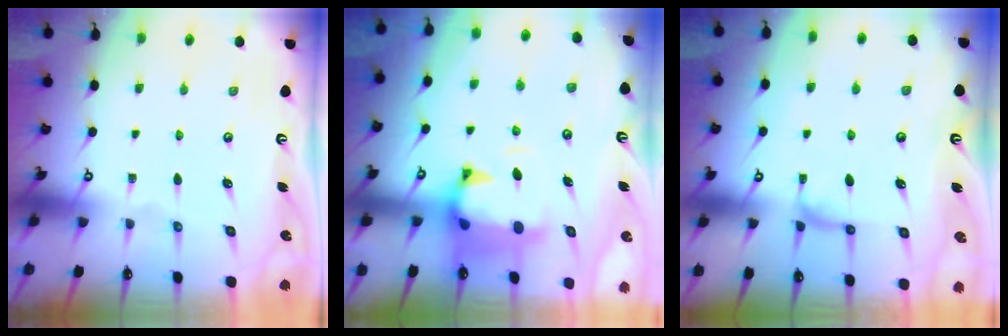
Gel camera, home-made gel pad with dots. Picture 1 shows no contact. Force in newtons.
{"total": 1.6, "press": 1.2, "slide": 1.1}
{"total": 1.7, "press": 1.7, "slide": 0.4}